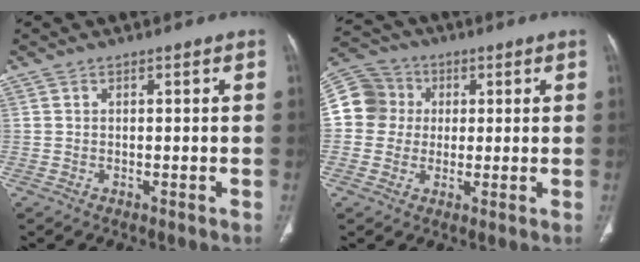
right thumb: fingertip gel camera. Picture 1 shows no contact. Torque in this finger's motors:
{"motor_torque": [0.78, 1.50, 0.38, -0.56, 0.00]}